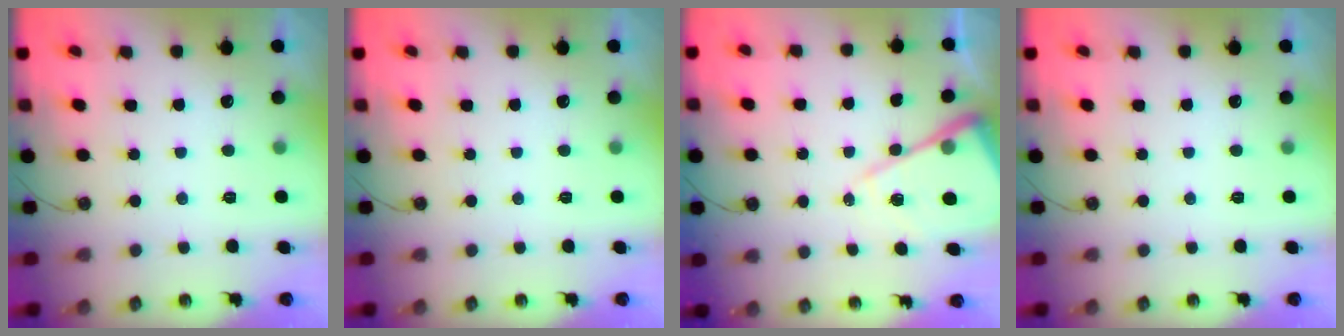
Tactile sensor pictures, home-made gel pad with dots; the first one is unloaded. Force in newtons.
{"total": 0.0}
{"total": 12.3, "press": 12.2, "slide": 1.1}
{"total": 0.0}